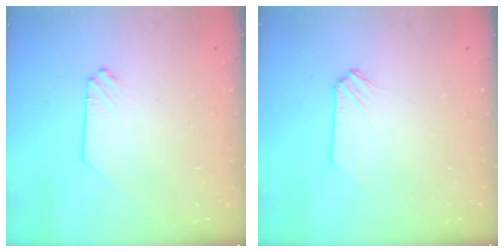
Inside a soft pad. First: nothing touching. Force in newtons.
{"total": 0.0}